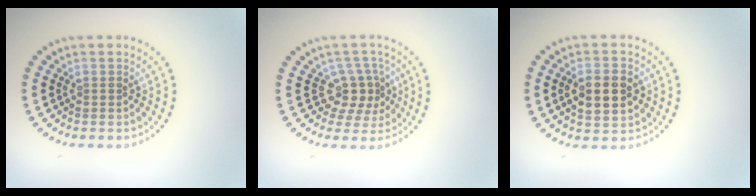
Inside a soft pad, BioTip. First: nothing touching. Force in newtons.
{"total": 2.9, "press": 2.3, "slide": 1.8}
{"total": 4.5, "press": 4.5, "slide": 0.3}